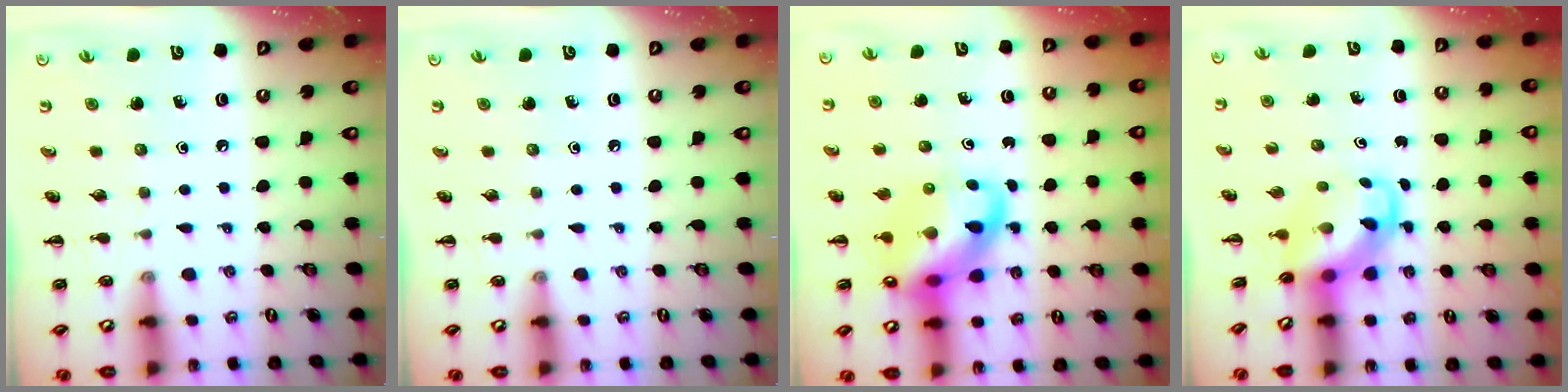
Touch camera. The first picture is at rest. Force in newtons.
{"total": 0.0}
{"total": 14.7, "press": 14.2, "slide": 3.6}
{"total": 4.2, "press": 4.1, "slide": 0.8}